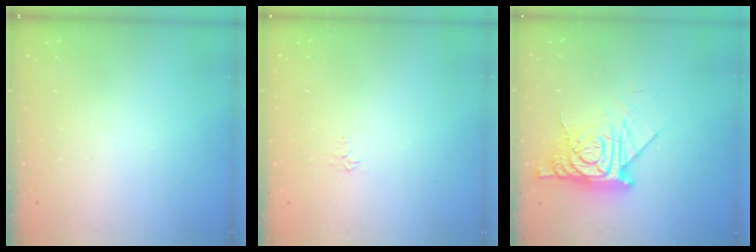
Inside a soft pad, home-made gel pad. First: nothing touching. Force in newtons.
{"total": 3.3, "press": 3.2, "slide": 0.4}
{"total": 14.3, "press": 14.2, "slide": 1.6}